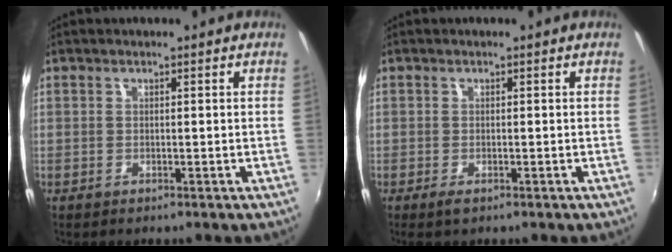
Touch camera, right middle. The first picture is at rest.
{"total": 1.4, "force": [-0.8, 0.5, 1.0], "torque": [-0.020, -0.006, -0.015]}